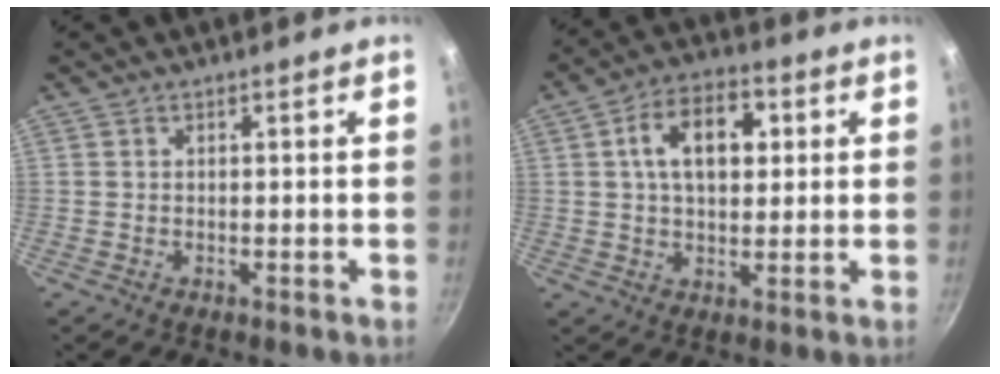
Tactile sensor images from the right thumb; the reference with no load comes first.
{"total": 11.9, "force": [2.7, 7.4, 8.9], "torque": [-0.118, 0.011, 0.035]}